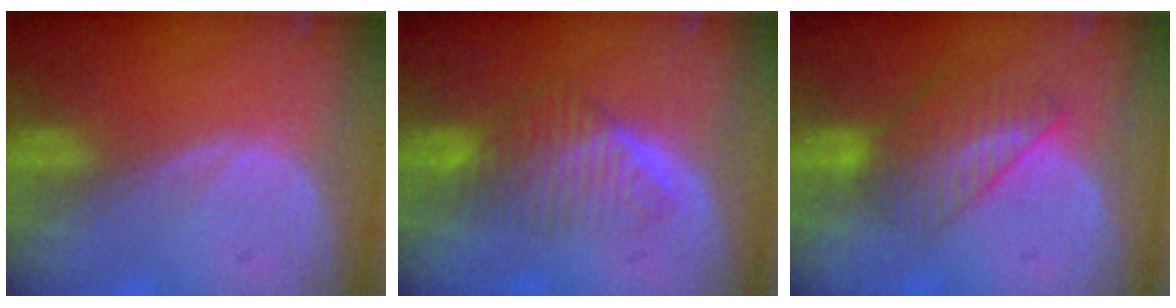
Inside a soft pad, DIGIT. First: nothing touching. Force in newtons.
{"total": 6.6, "press": 5.6, "slide": 3.5}
{"total": 7.0, "press": 6.0, "slide": 3.5}